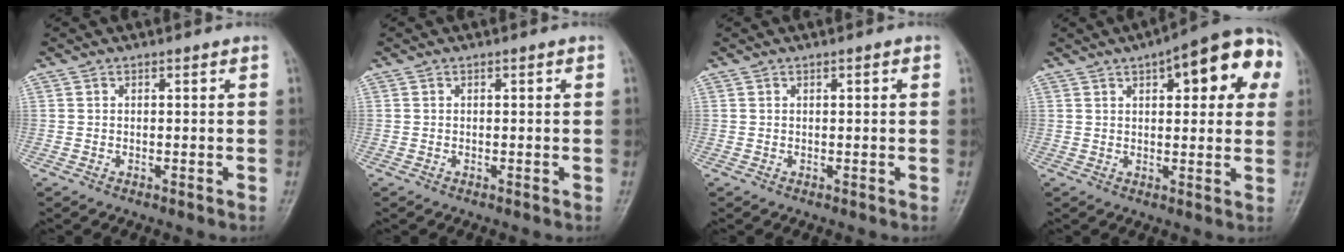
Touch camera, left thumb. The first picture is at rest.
{"total": 0.0}
{"total": 0.9, "force": [0.3, 0.2, 0.8], "torque": [-0.012, 0.002, 0.003]}
{"total": 16.7, "force": [6.2, 6.5, 14.0], "torque": [-0.145, 0.015, 0.070]}